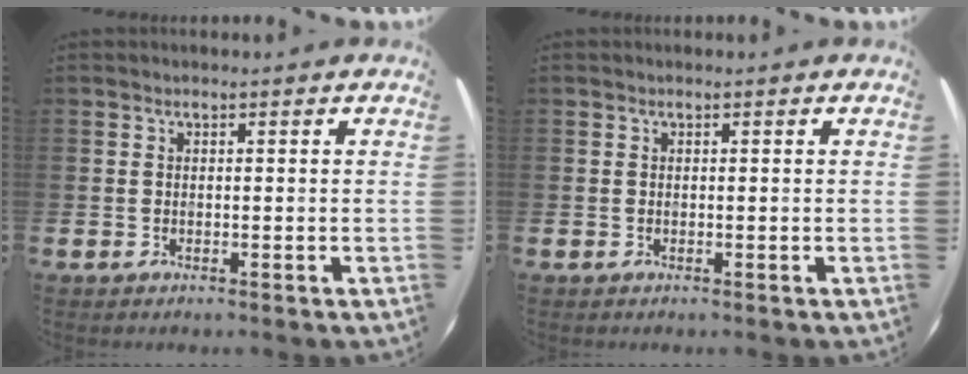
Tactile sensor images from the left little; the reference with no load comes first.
{"total": 0.0}